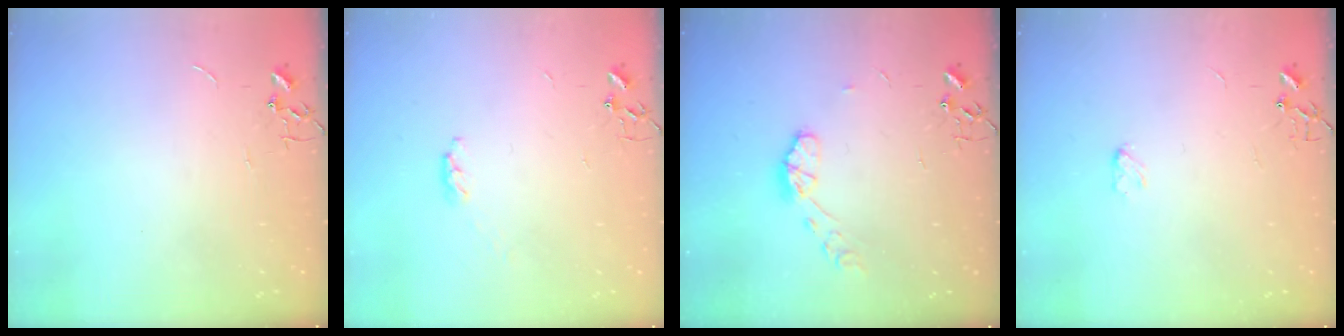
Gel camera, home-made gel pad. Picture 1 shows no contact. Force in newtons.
{"total": 3.2, "press": 3.2, "slide": 0.5}
{"total": 7.5, "press": 7.5, "slide": 0.5}
{"total": 3.1, "press": 3.1, "slide": 0.4}